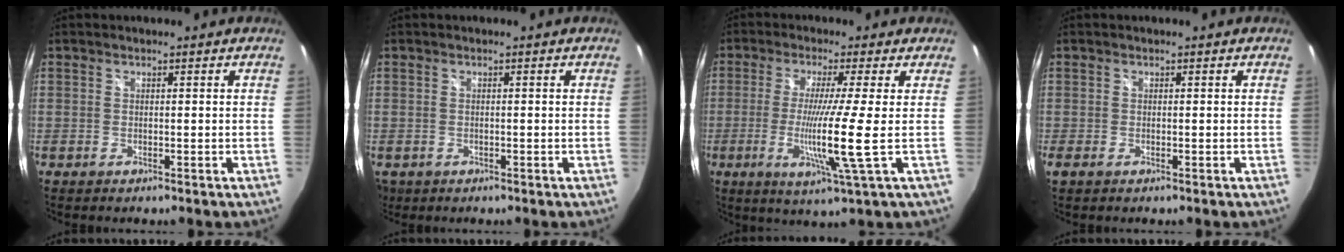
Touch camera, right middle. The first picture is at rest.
{"total": 4.1, "force": [-1.8, 3.2, 1.9], "torque": [-0.042, -0.012, -0.024]}
{"total": 9.6, "force": [-1.4, -2.5, 9.1], "torque": [-0.171, -0.026, -0.028]}
{"total": 0.9, "force": [-0.5, 0.6, 0.6], "torque": [-0.012, -0.002, -0.010]}